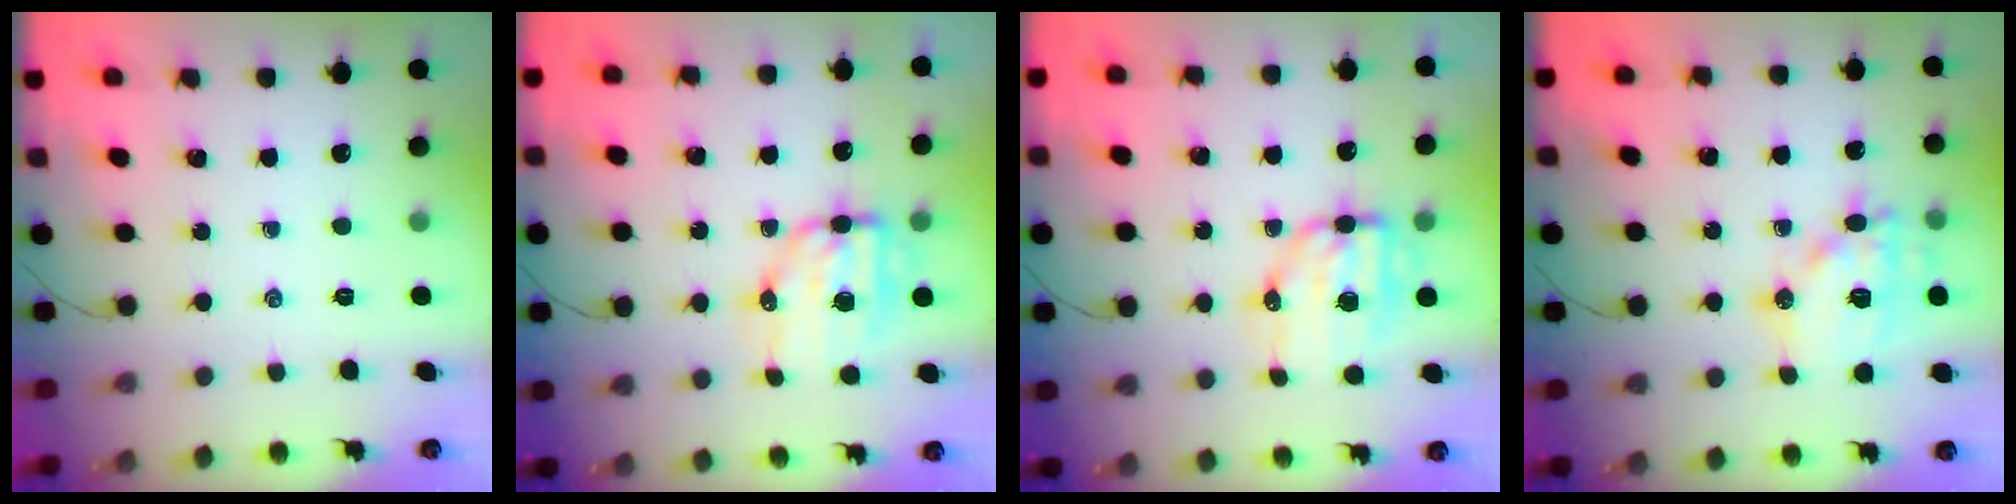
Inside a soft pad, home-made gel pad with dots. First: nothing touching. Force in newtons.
{"total": 8.7, "press": 8.5, "slide": 2.0}
{"total": 8.7, "press": 8.5, "slide": 2.0}
{"total": 15.6, "press": 15.5, "slide": 2.1}